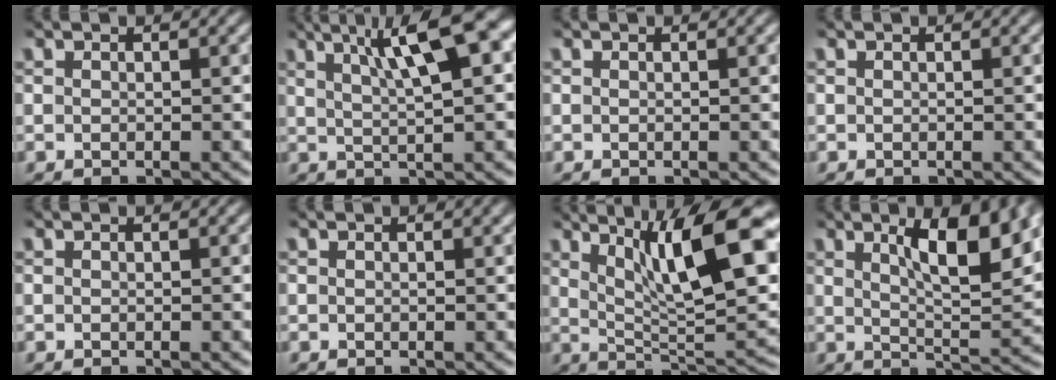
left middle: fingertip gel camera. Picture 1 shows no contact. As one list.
[{"total": 7.6, "force": [3.1, 1.6, 6.8], "torque": [-0.095, 0.014, 0.050]}, {"total": 0.0}, {"total": 0.0}, {"total": 0.0}, {"total": 0.6, "force": [0.5, 0.1, 0.4], "torque": [-0.004, 0.003, 0.007]}, {"total": 12.5, "force": [5.2, 3.2, 11.0], "torque": [-0.158, 0.005, 0.088]}, {"total": 7.8, "force": [3.0, 2.1, 6.8], "torque": [-0.099, 0.000, 0.051]}]